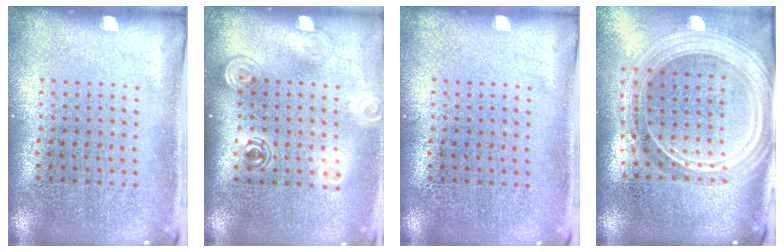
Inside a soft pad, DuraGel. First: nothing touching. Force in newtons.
{"total": 1.6, "press": 1.3, "slide": 0.9}
{"total": 0.0}
{"total": 2.6, "press": 2.2, "slide": 1.4}